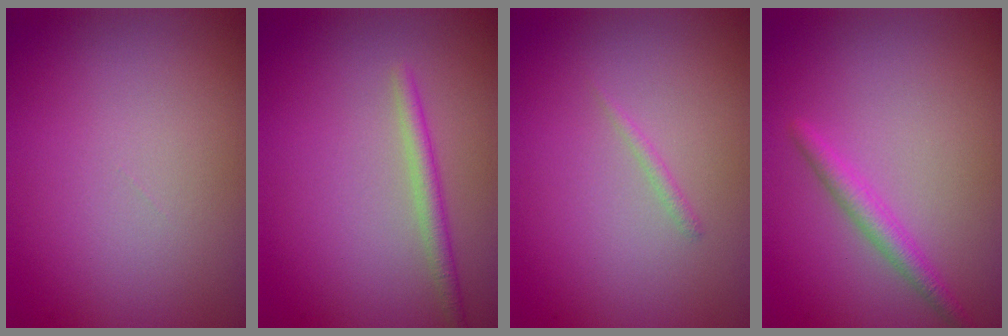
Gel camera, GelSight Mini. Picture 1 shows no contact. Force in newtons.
{"total": 1.9, "press": 1.9, "slide": 0.0}
{"total": 0.6, "press": 0.6, "slide": 0.1}
{"total": 1.9, "press": 1.9, "slide": 0.2}